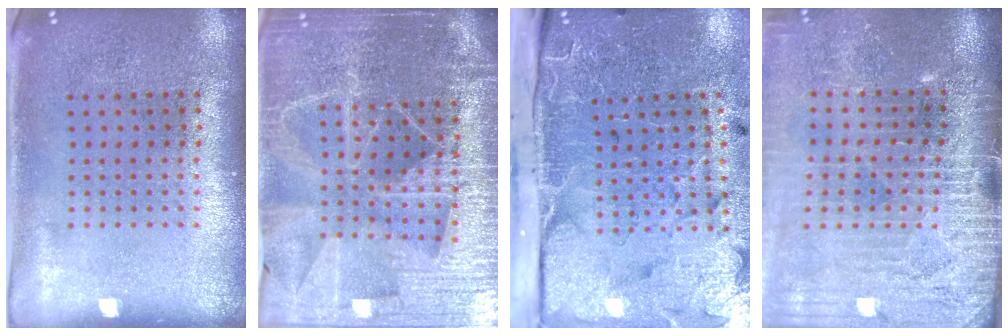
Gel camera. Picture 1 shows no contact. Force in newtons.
{"total": 5.4, "press": 4.8, "slide": 2.5}
{"total": 5.0, "press": 4.0, "slide": 3.1}
{"total": 4.0, "press": 3.5, "slide": 1.9}